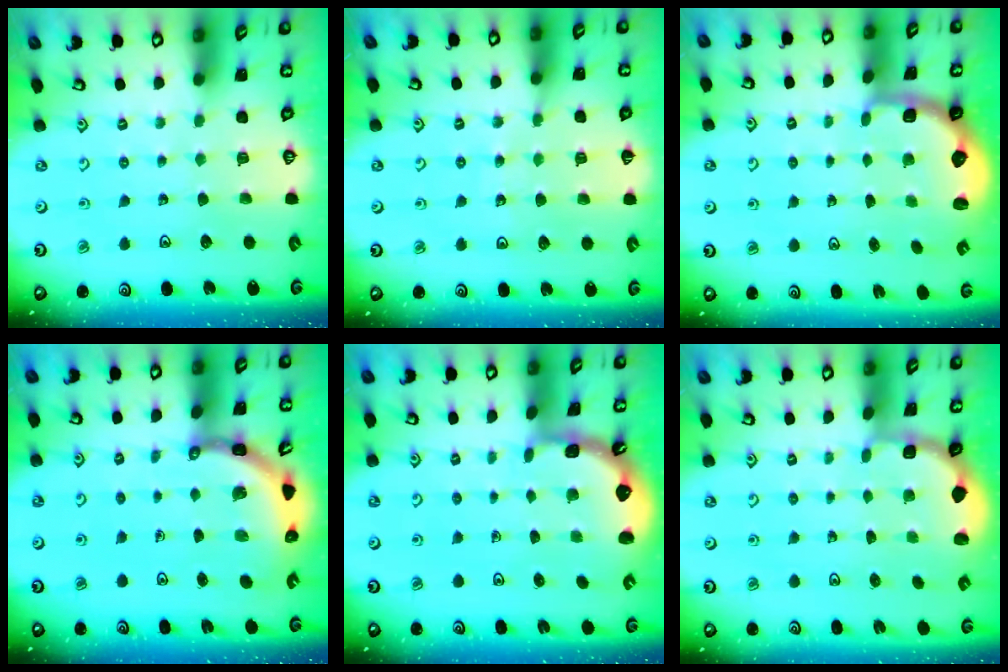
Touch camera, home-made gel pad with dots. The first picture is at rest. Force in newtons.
{"total": 5.8, "press": 5.5, "slide": 1.6}
{"total": 2.6, "press": 2.0, "slide": 1.7}
{"total": 4.3, "press": 4.3, "slide": 0.4}
{"total": 1.3, "press": 1.2, "slide": 0.1}
{"total": 2.0, "press": 1.8, "slide": 0.7}